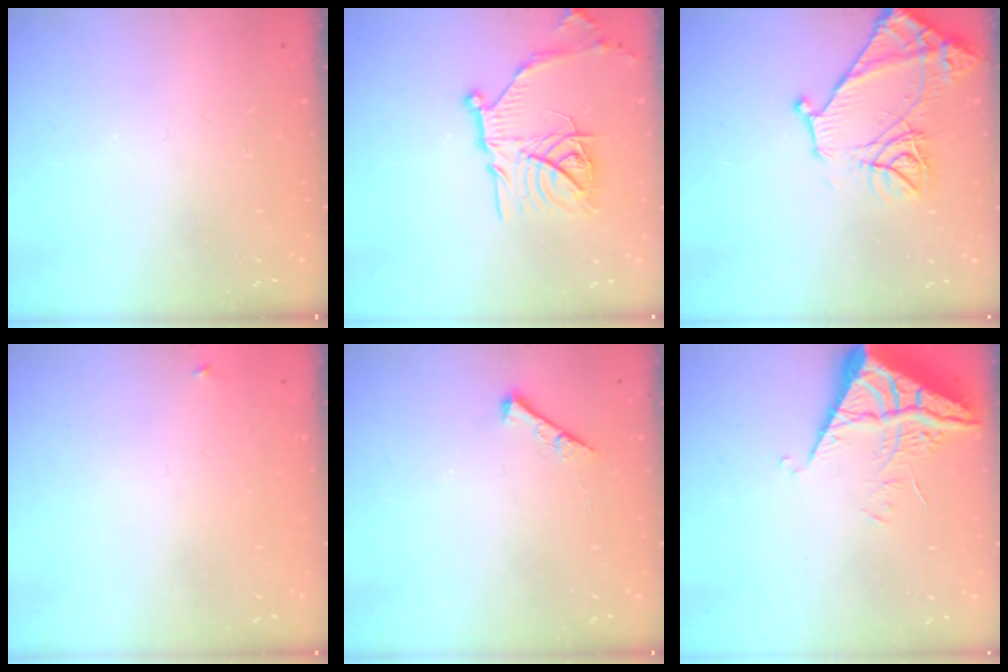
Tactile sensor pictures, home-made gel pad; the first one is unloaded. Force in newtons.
{"total": 19.5, "press": 19.4, "slide": 1.7}
{"total": 13.5, "press": 13.4, "slide": 1.3}
{"total": 2.3, "press": 2.3, "slide": 0.2}
{"total": 3.9, "press": 3.9, "slide": 0.5}
{"total": 6.6, "press": 6.6, "slide": 0.6}